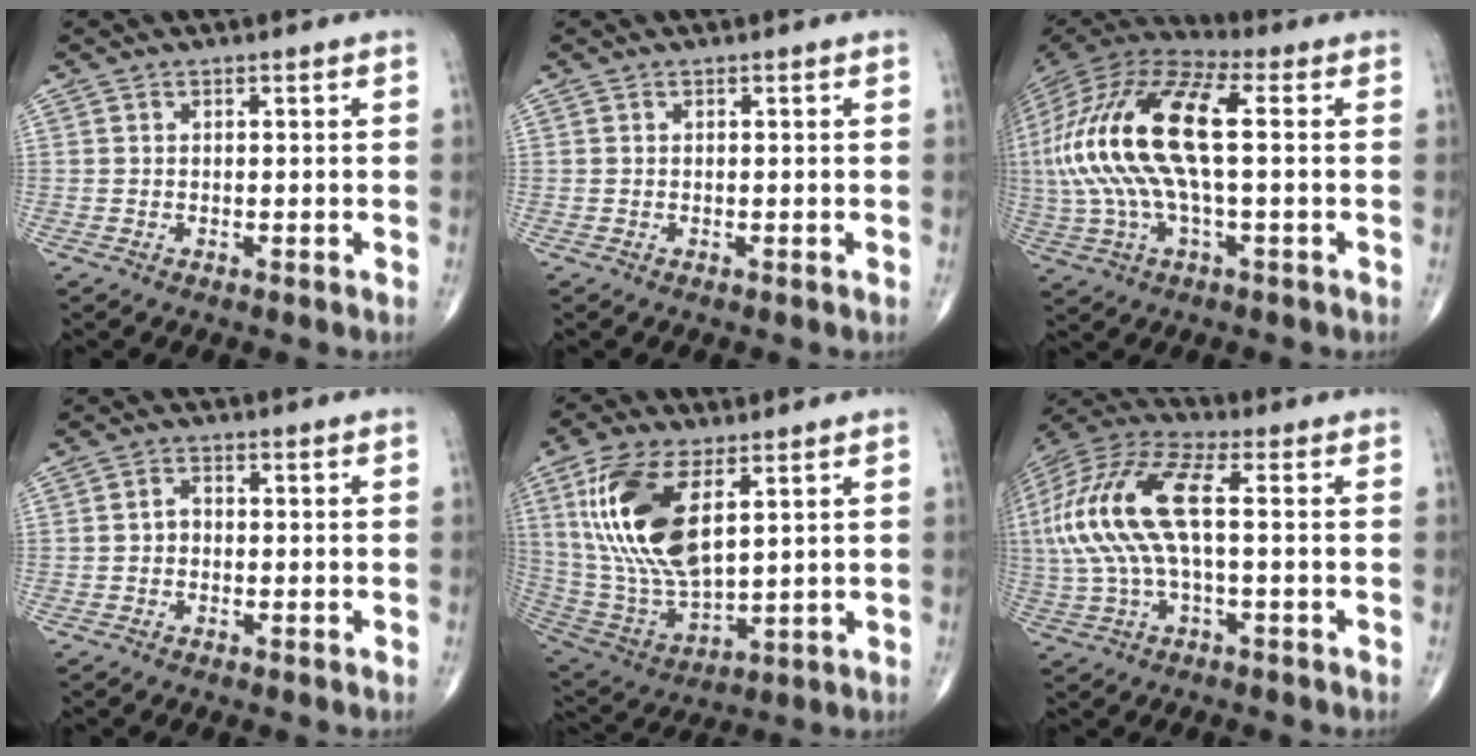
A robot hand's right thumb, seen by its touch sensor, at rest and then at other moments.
{"total": 0.0}
{"total": 23.2, "force": [1.4, 8.6, 21.5], "torque": [-0.468, 0.026, 0.017]}
{"total": 1.9, "force": [-0.4, 1.5, 1.2], "torque": [-0.014, 0.010, -0.011]}
{"total": 19.1, "force": [6.3, 8.8, 15.8], "torque": [-0.317, -0.026, 0.128]}
{"total": 18.0, "force": [1.1, 6.7, 16.7], "torque": [-0.382, 0.036, 0.017]}